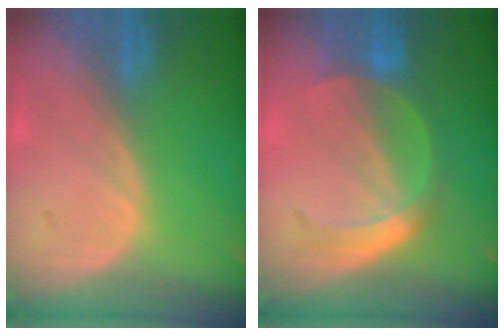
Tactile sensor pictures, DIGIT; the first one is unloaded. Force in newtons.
{"total": 4.9, "press": 4.9, "slide": 0.3}